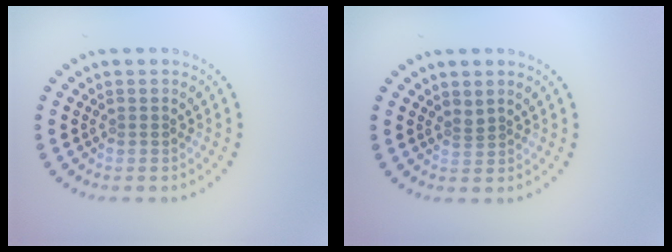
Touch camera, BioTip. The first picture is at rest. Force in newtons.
{"total": 0.5, "press": 0.2, "slide": 0.5}